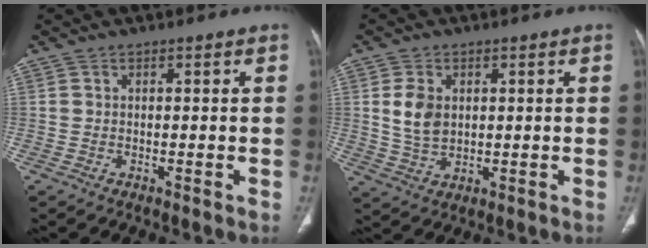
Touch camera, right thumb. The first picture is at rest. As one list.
[{"total": 6.2, "force": [1.3, 4.2, 4.3], "torque": [-0.067, -0.004, 0.033]}]